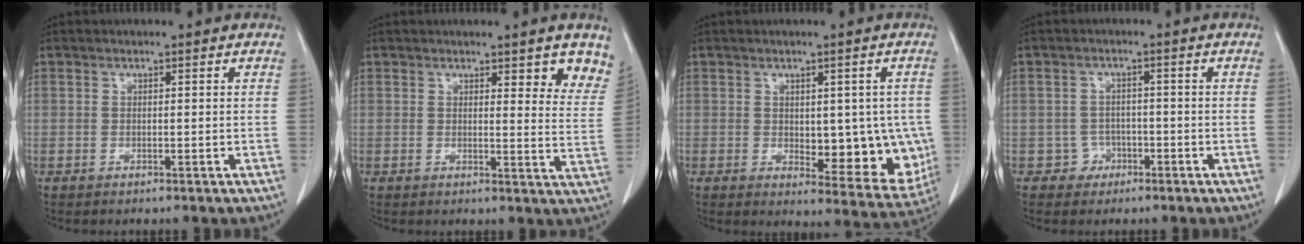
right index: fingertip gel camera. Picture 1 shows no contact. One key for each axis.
{"total": 7.0, "fx": 5.5, "fy": 1.8, "fz": 3.9, "tx": -0.025, "ty": -0.027, "tz": 0.047}
{"total": 11.6, "fx": -0.7, "fy": 5.6, "fz": 10.2, "tx": -0.117, "ty": -0.009, "tz": 0.009}
{"total": 2.8, "fx": -1.3, "fy": 2.4, "fz": -0.3, "tx": 0.018, "ty": 0.015, "tz": -0.022}